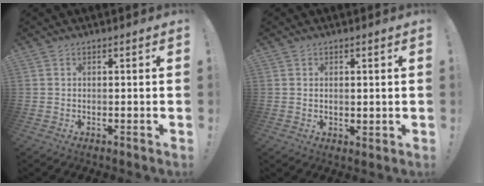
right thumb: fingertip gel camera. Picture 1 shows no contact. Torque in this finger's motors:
{"motor_torque": [-0.06, -0.24, -0.17, 0.10, 0.02]}